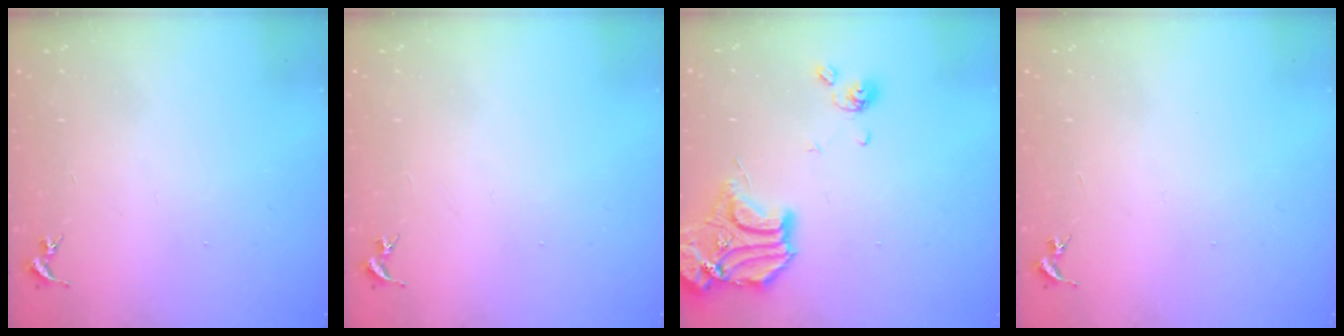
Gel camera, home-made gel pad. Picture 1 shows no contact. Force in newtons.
{"total": 0.0}
{"total": 16.0, "press": 15.8, "slide": 2.5}
{"total": 0.0}